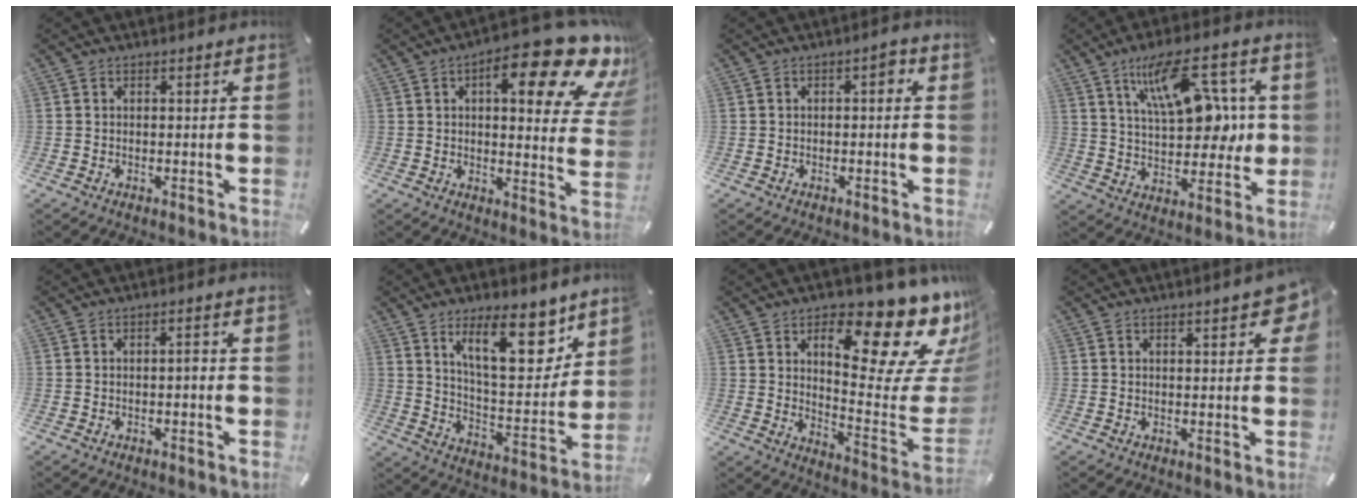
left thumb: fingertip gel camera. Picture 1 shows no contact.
{"total": 20.0, "force": [11.1, 7.1, 15.0], "torque": [-0.202, -0.074, 0.173]}
{"total": 2.6, "force": [0.1, 1.1, 2.3], "torque": [-0.031, 0.006, -0.006]}
{"total": 18.1, "force": [7.8, 9.2, 13.6], "torque": [-0.214, -0.019, 0.131]}
{"total": 1.9, "force": [-0.3, 0.3, 1.8], "torque": [-0.034, 0.003, -0.007]}
{"total": 18.3, "force": [10.9, 7.2, 12.8], "torque": [-0.181, -0.061, 0.176]}
{"total": 22.3, "force": [13.7, 8.7, 15.3], "torque": [-0.185, -0.118, 0.214]}
{"total": 4.9, "force": [2.3, 2.0, 3.8], "torque": [-0.055, -0.004, 0.037]}